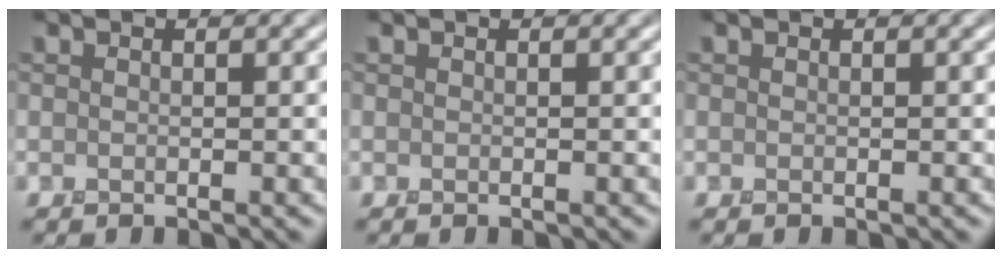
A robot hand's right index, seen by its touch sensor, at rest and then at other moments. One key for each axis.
{"total": 0.0}
{"total": 0.0}